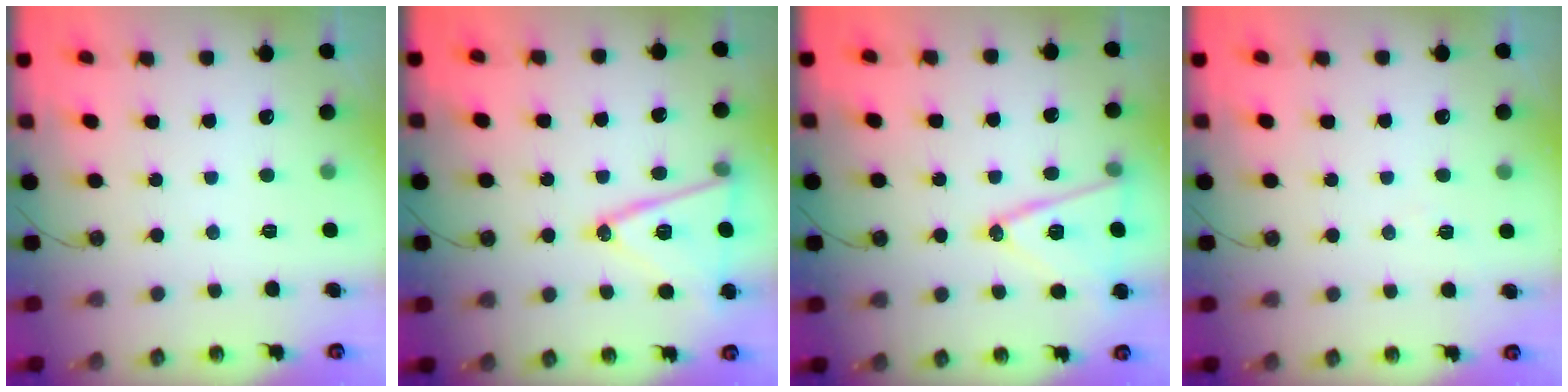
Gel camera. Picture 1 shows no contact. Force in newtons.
{"total": 15.8, "press": 15.4, "slide": 3.5}
{"total": 14.1, "press": 13.6, "slide": 3.6}
{"total": 4.5, "press": 2.9, "slide": 3.4}